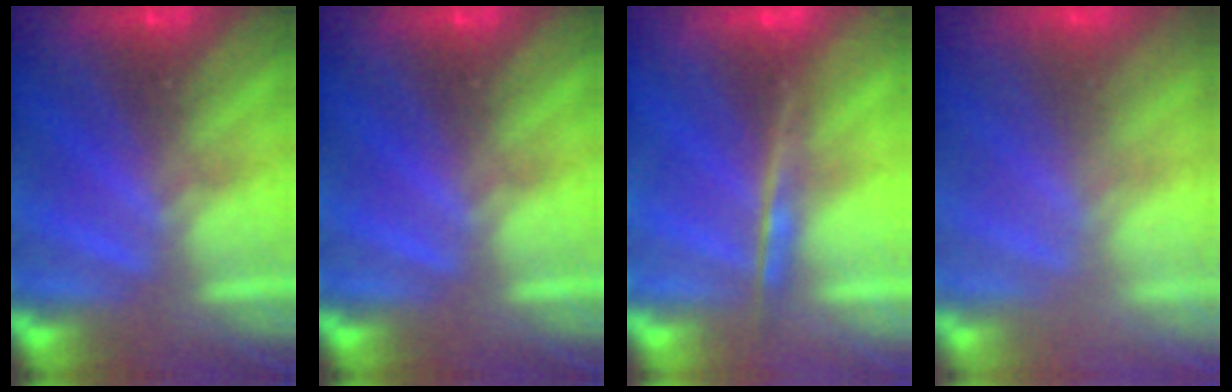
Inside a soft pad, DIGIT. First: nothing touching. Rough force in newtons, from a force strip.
{"total": 0.0}
{"total": 4.6}
{"total": 6.4}